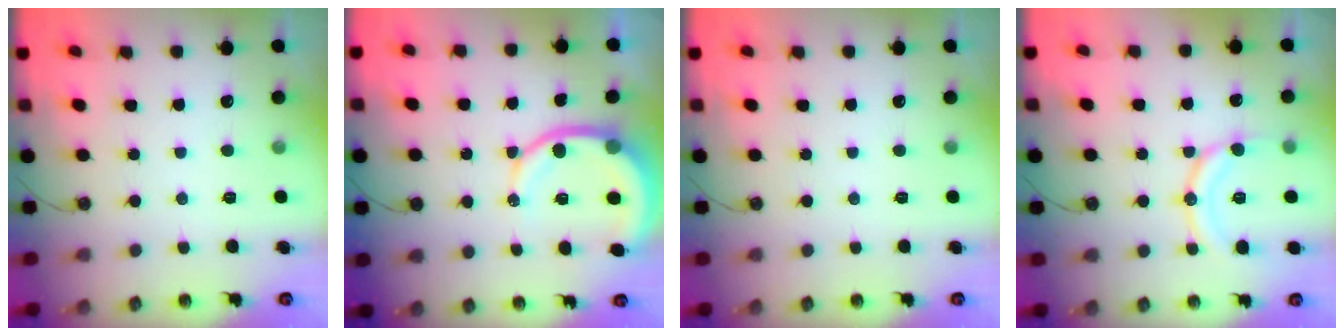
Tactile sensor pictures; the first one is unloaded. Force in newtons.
{"total": 10.5, "press": 10.4, "slide": 1.4}
{"total": 0.0}
{"total": 12.2, "press": 12.2, "slide": 1.1}